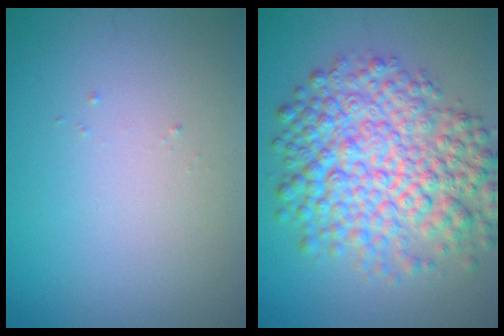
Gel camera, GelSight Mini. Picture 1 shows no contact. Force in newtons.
{"total": 8.9, "press": 8.9, "slide": 0.1}